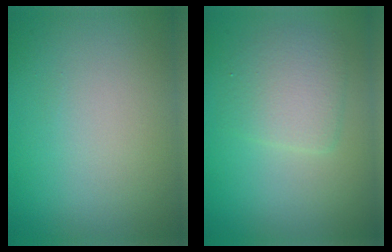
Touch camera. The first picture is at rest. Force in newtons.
{"total": 3.0, "press": 3.0, "slide": 0.1}